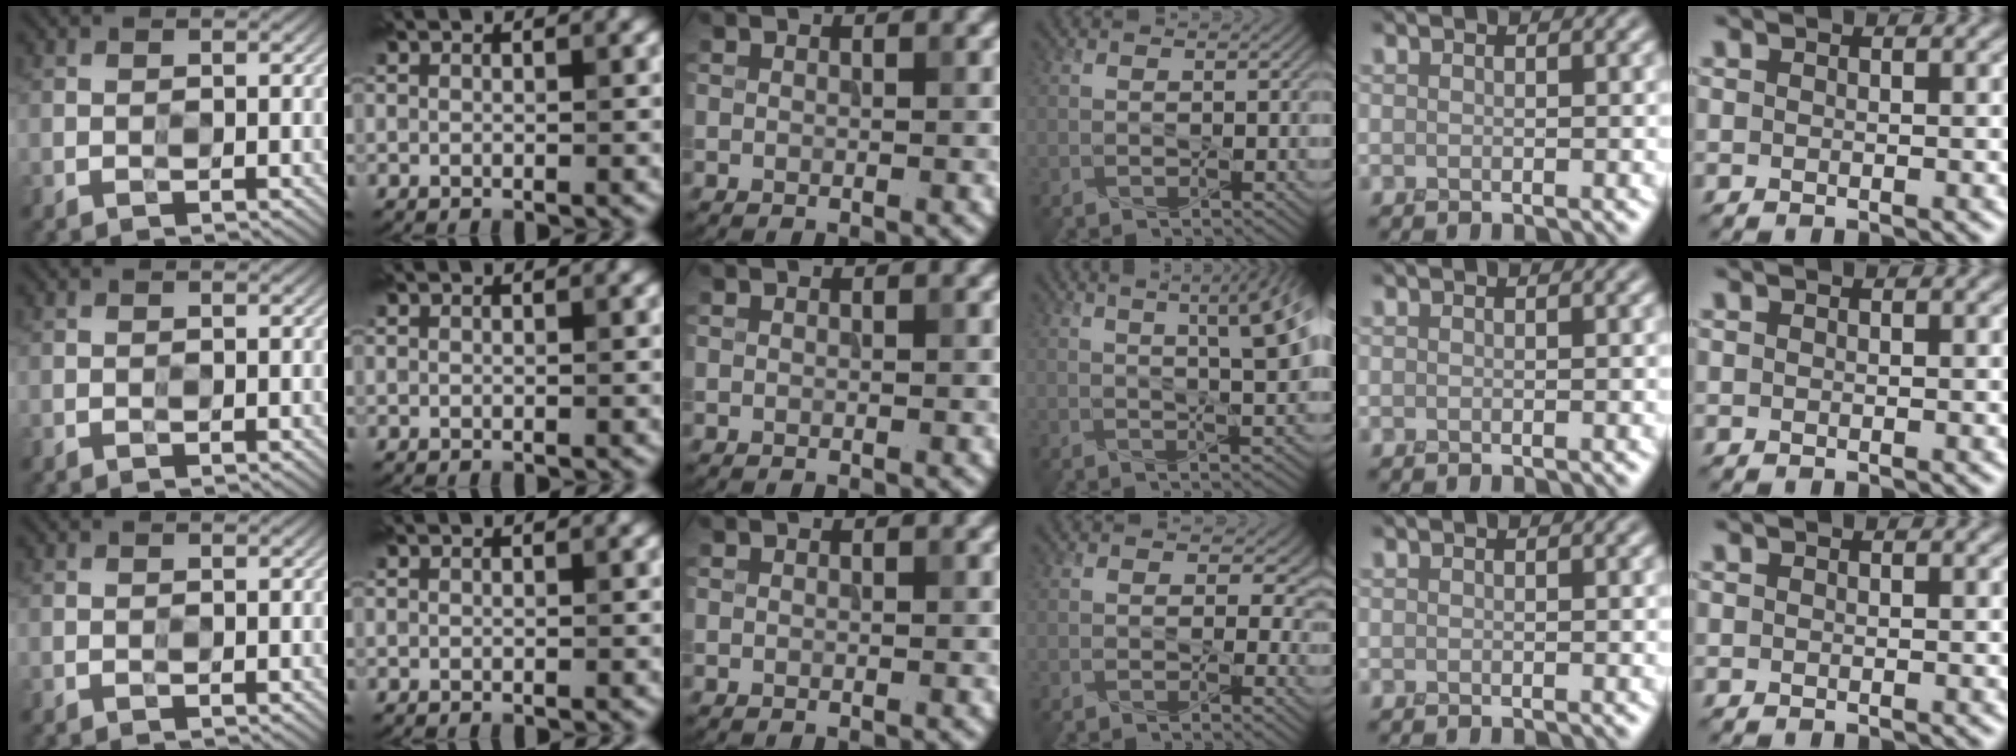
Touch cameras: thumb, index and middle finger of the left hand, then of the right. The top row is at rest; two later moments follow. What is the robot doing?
{"motion": "press", "object": "syringe"}